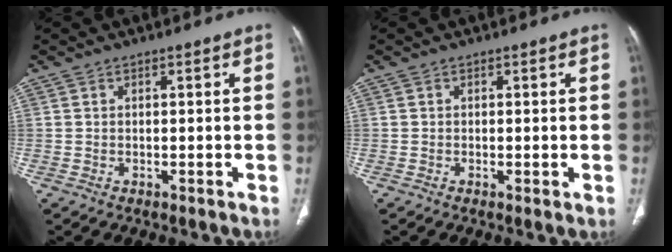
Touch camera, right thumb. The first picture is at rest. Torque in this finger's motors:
{"motor_torque": [-0.53, -0.15, -0.34, 0.00, -0.03]}